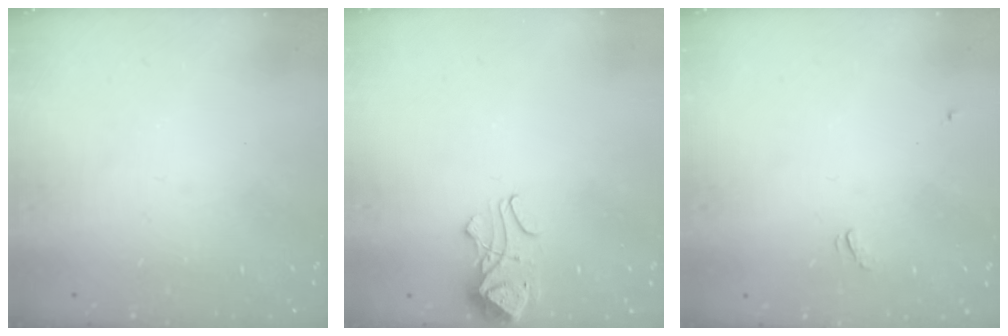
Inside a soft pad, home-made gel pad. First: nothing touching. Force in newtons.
{"total": 2.9, "press": 2.9, "slide": 0.4}
{"total": 2.1, "press": 2.0, "slide": 0.4}